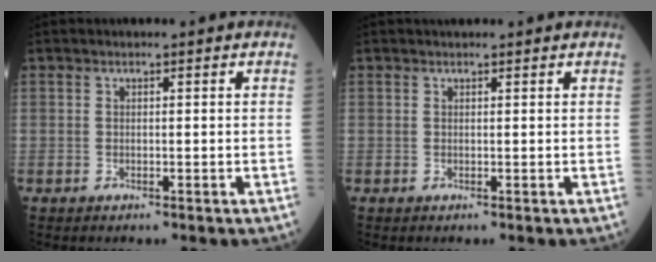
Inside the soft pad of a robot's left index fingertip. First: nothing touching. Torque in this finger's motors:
{"motor_torque": [-0.09, 0.00, -0.01, 0.01]}